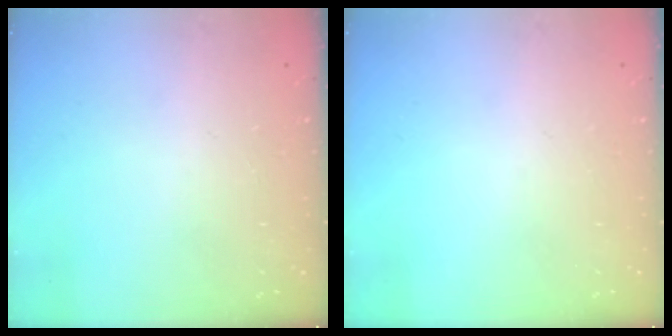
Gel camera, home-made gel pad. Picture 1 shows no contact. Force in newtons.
{"total": 0.0}